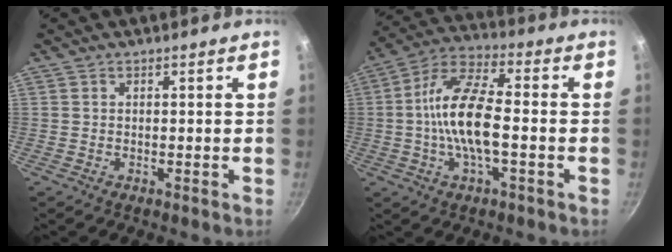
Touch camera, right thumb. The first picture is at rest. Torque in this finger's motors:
{"motor_torque": [2.23, 1.74, 1.96, -0.79, 0.58]}